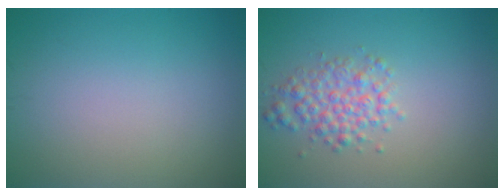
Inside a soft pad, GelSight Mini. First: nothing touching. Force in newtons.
{"total": 3.0, "press": 3.0, "slide": 0.1}